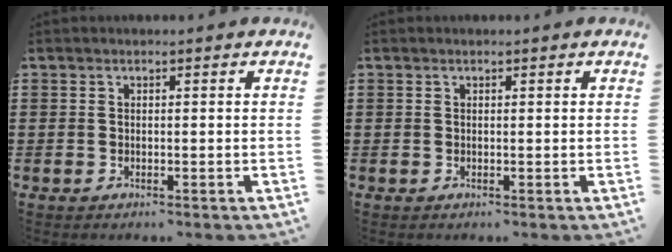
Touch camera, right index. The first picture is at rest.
{"total": 0.0}